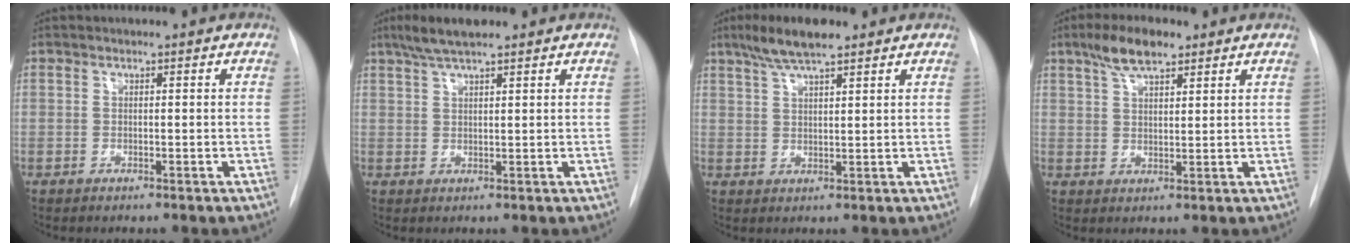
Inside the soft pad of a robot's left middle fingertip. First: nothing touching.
{"total": 5.3, "force": [4.1, 0.7, 3.3], "torque": [-0.068, 0.015, 0.074]}
{"total": 6.8, "force": [5.0, 1.0, 4.5], "torque": [-0.089, 0.014, 0.089]}
{"total": 6.3, "force": [4.3, 2.0, 4.1], "torque": [-0.080, 0.014, 0.078]}